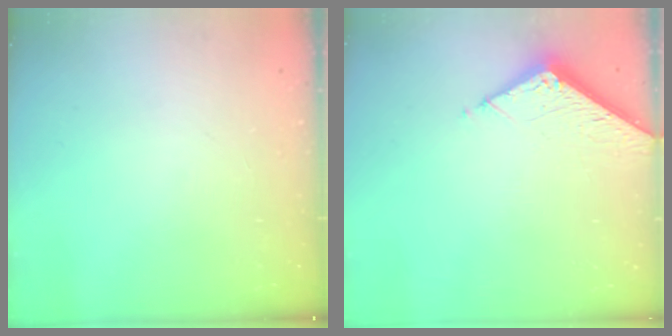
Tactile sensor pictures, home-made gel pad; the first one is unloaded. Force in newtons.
{"total": 5.9, "press": 5.9, "slide": 0.4}